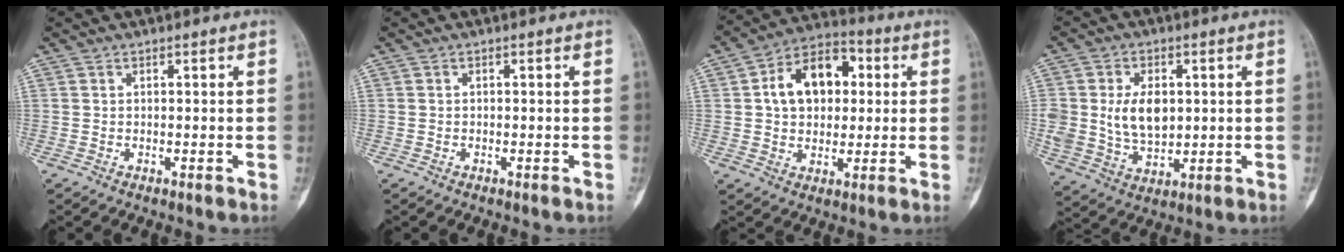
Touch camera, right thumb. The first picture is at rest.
{"total": 0.0}
{"total": 13.9, "force": [2.5, 9.7, 9.6], "torque": [-0.117, 0.018, 0.033]}
{"total": 11.4, "force": [1.6, 7.8, 8.1], "torque": [-0.130, -0.011, 0.042]}